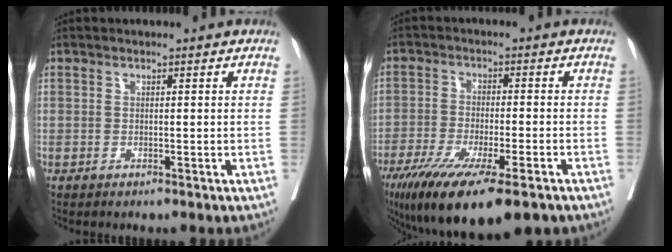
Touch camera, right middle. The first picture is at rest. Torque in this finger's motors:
{"motor_torque": [1.25, -0.89, 0.35, 0.19]}